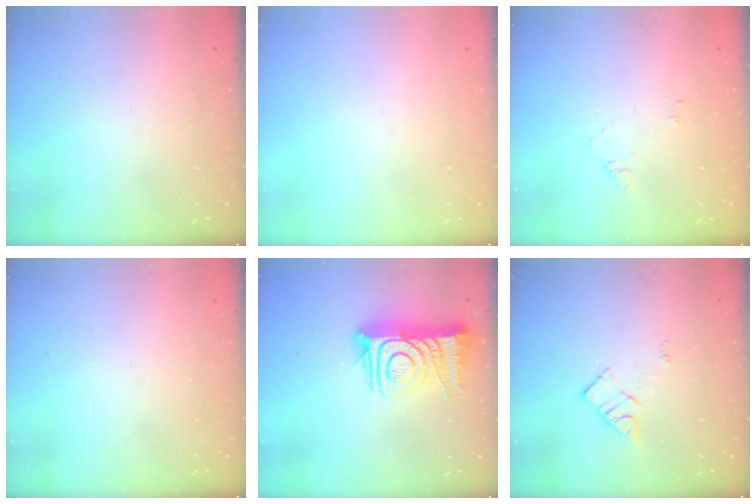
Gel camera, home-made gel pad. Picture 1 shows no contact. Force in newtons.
{"total": 1.6, "press": 1.6, "slide": 0.1}
{"total": 6.0, "press": 6.0, "slide": 0.7}
{"total": 0.0}
{"total": 15.9, "press": 15.8, "slide": 1.6}
{"total": 7.4, "press": 7.4, "slide": 0.2}